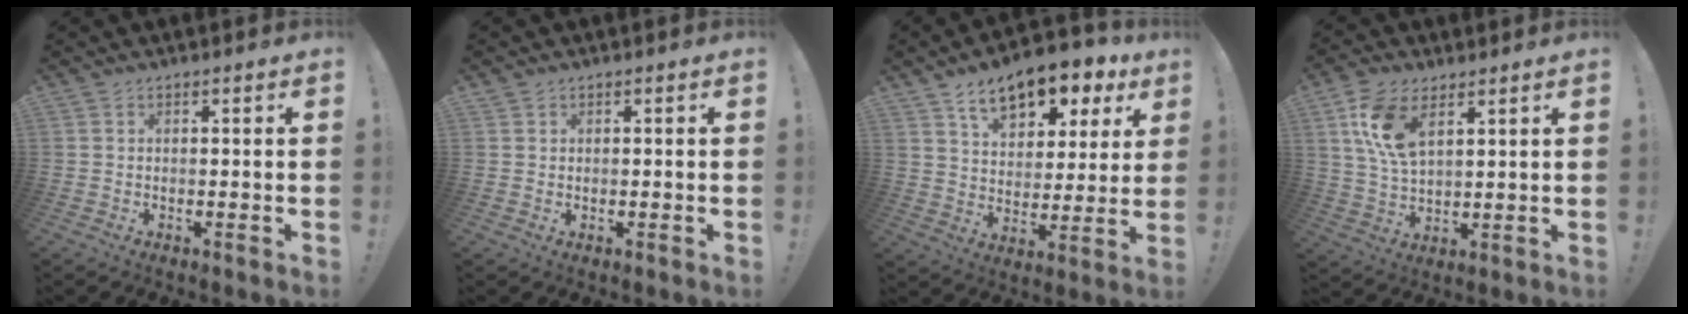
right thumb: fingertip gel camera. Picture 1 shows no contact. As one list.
[{"total": 0.8, "force": [0.6, 0.6, 0.0], "torque": [0.009, -0.001, 0.009]}, {"total": 13.7, "force": [8.7, 7.3, 7.7], "torque": [-0.111, -0.056, 0.152]}, {"total": 11.6, "force": [5.6, 6.1, 8.1], "torque": [-0.174, -0.012, 0.103]}]